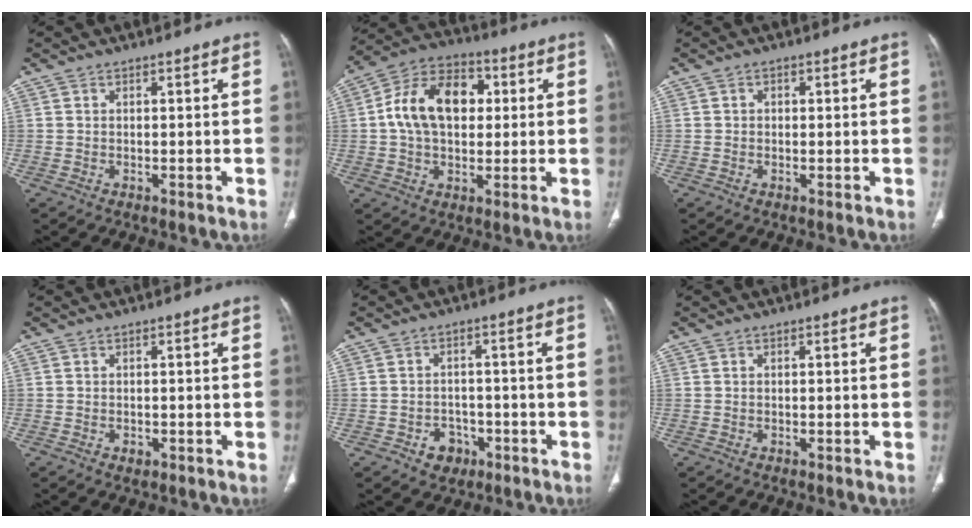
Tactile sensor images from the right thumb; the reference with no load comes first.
{"total": 15.3, "force": [2.1, 10.3, 11.2], "torque": [-0.172, 0.023, 0.027]}
{"total": 0.9, "force": [0.1, 0.8, 0.4], "torque": [-0.002, 0.002, 0.000]}
{"total": 1.0, "force": [-0.3, 0.8, 0.5], "torque": [-0.005, 0.001, -0.001]}
{"total": 4.3, "force": [-2.0, 3.5, 1.5], "torque": [0.000, 0.018, -0.023]}
{"total": 0.0}